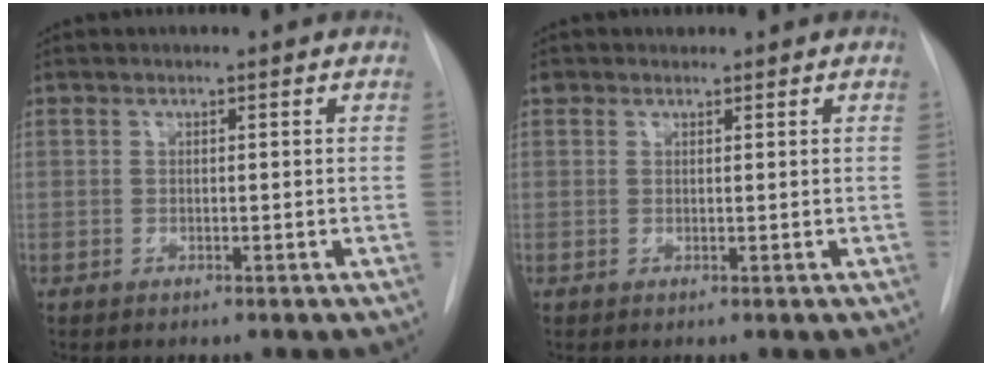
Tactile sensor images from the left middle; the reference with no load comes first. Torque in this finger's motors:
{"motor_torque": [0.06, -0.06, -0.04, -0.01]}